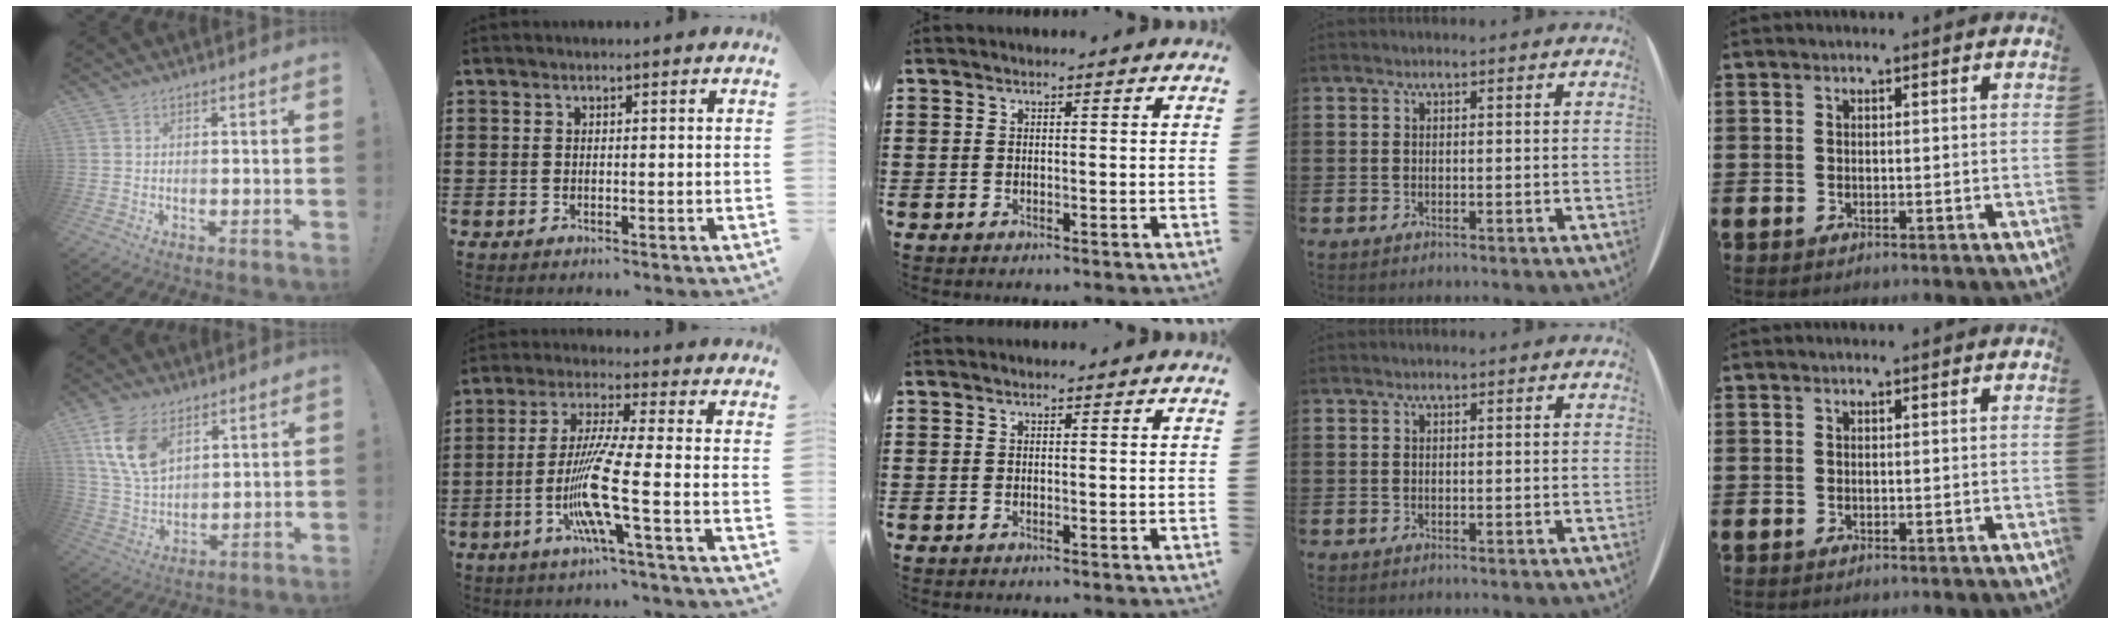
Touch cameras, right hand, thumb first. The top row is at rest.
{"thumb": {"total": 13.2, "force": [6.7, 8.3, 7.8], "torque": [-0.153, -0.022, 0.131]}, "index": {"total": 10.7, "force": [-3.4, 0.0, 10.1], "torque": [-0.213, -0.019, -0.072]}}